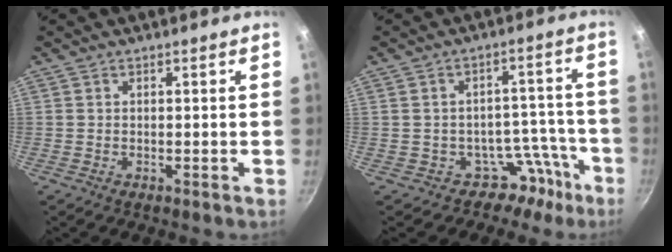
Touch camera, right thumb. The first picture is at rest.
{"total": 7.9, "force": [-5.3, 5.8, 0.5], "torque": [0.078, 0.086, -0.070]}